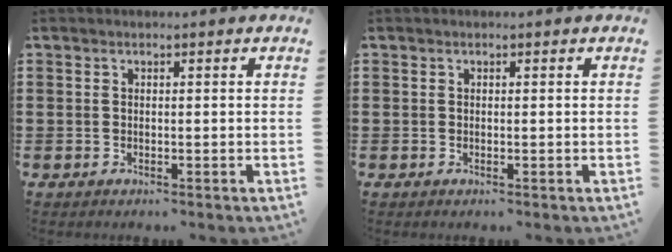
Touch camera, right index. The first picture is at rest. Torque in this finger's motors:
{"motor_torque": [-0.55, 0.22, -0.05, -0.03]}